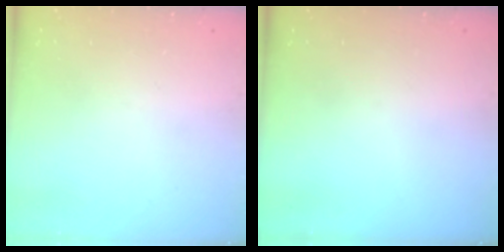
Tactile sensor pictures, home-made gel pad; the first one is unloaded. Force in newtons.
{"total": 0.0}